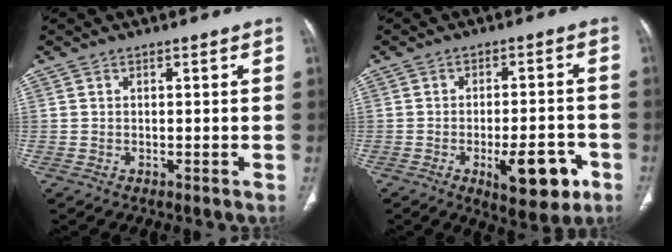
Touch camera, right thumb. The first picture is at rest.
{"total": 10.9, "force": [-4.6, 4.2, 9.0], "torque": [-0.109, 0.015, -0.057]}